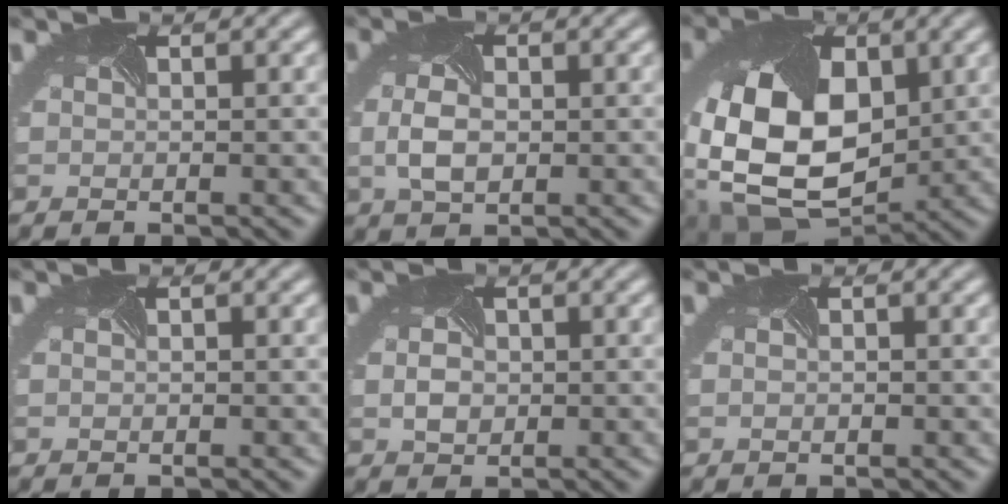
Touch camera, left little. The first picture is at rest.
{"total": 3.0, "force": [-0.4, 2.0, 2.2], "torque": [-0.057, -0.005, -0.007]}
{"total": 14.6, "force": [-0.1, 9.8, 10.8], "torque": [-0.219, -0.037, 0.012]}
{"total": 1.3, "force": [0.3, 0.9, 0.9], "torque": [-0.013, 0.001, 0.005]}
{"total": 2.0, "force": [-0.1, 1.6, 1.1], "torque": [-0.029, 0.000, 0.004]}
{"total": 1.9, "force": [0.4, 1.4, 1.3], "torque": [-0.011, 0.005, -0.006]}